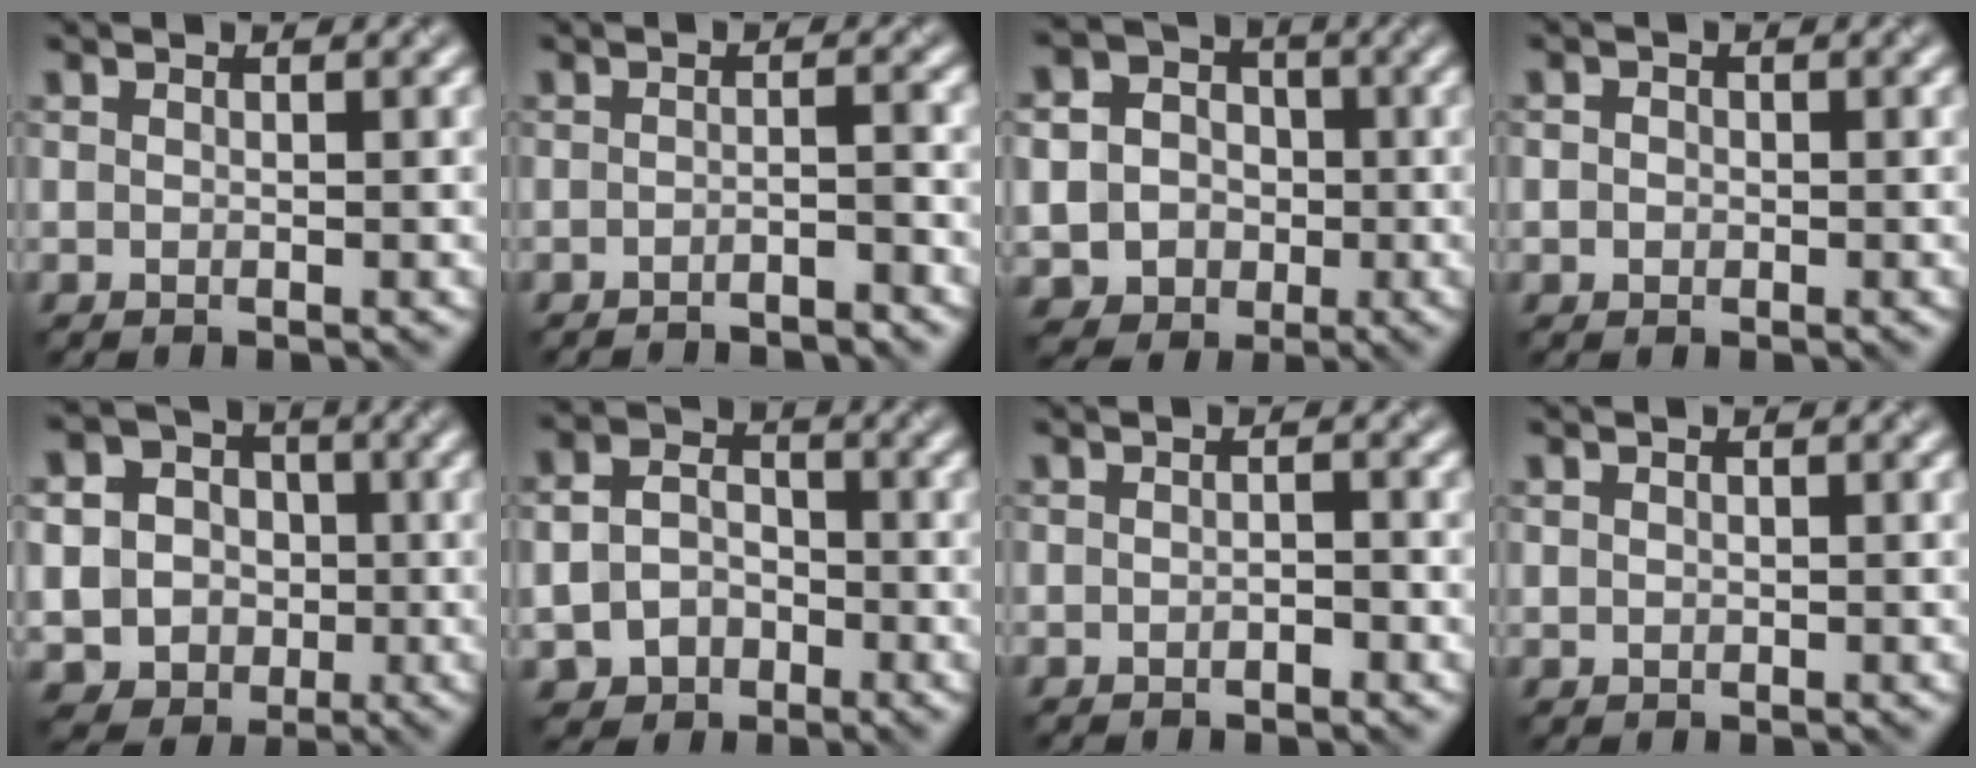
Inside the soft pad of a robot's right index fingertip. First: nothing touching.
{"total": 2.3, "force": [-1.9, 0.4, 1.4], "torque": [-0.009, 0.001, -0.035]}
{"total": 8.7, "force": [-2.0, 8.1, 2.3], "torque": [-0.053, -0.016, -0.052]}
{"total": 1.0, "force": [0.0, 1.0, 0.3], "torque": [-0.001, -0.002, -0.005]}
{"total": 8.0, "force": [-1.1, 7.6, 2.2], "torque": [-0.051, 0.007, -0.043]}
{"total": 5.1, "force": [-1.9, 4.2, 2.4], "torque": [-0.045, -0.010, -0.033]}
{"total": 0.9, "force": [-0.5, 0.3, 0.6], "torque": [-0.010, 0.001, -0.007]}
{"total": 0.5, "force": [0.2, 0.5, 0.1], "torque": [0.002, -0.003, 0.005]}